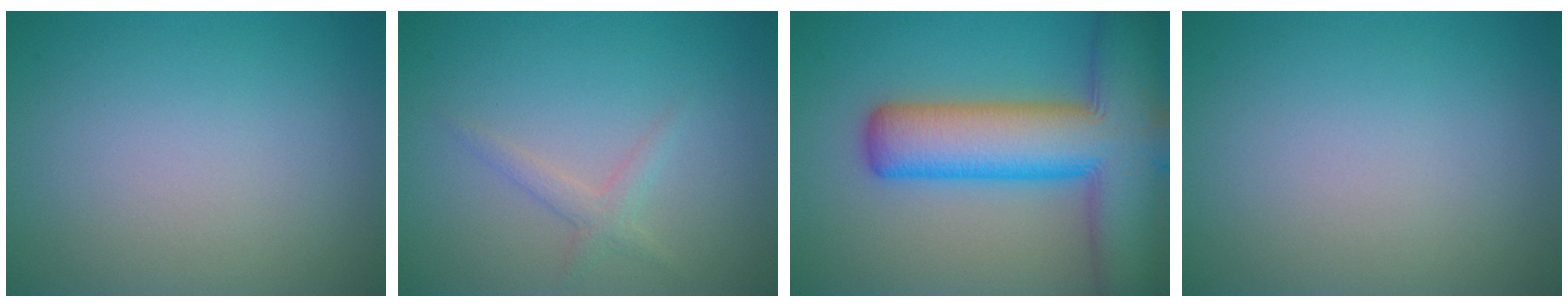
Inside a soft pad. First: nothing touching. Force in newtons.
{"total": 1.5, "press": 1.5, "slide": 0.1}
{"total": 12.7, "press": 12.6, "slide": 0.5}
{"total": 0.0}